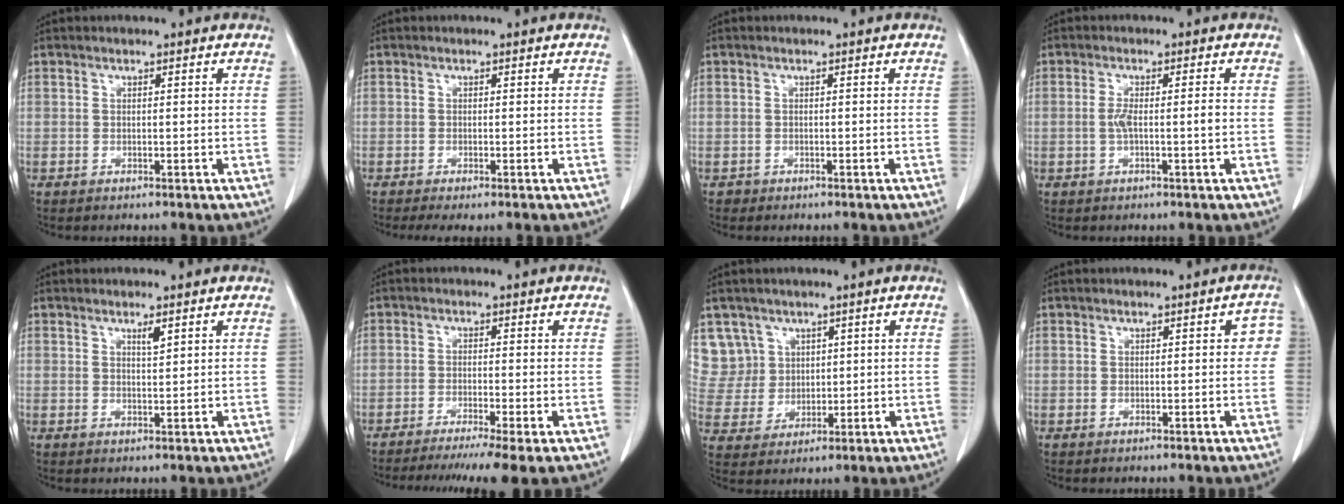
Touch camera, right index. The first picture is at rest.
{"total": 2.7, "force": [-2.0, 0.6, 1.8], "torque": [-0.028, -0.009, -0.030]}
{"total": 0.7, "force": [-0.4, 0.5, -0.2], "torque": [-0.004, 0.003, -0.010]}
{"total": 3.0, "force": [-0.5, 0.2, 3.0], "torque": [-0.058, 0.000, -0.007]}
{"total": 1.6, "force": [1.0, 0.2, 1.2], "torque": [-0.024, -0.004, 0.017]}
{"total": 8.6, "force": [-6.6, -0.8, 5.4], "torque": [-0.074, -0.019, -0.102]}
{"total": 7.7, "force": [4.1, 6.5, -0.3], "torque": [0.006, 0.017, 0.095]}
{"total": 2.4, "force": [0.4, 1.1, 2.2], "torque": [-0.012, 0.013, 0.000]}